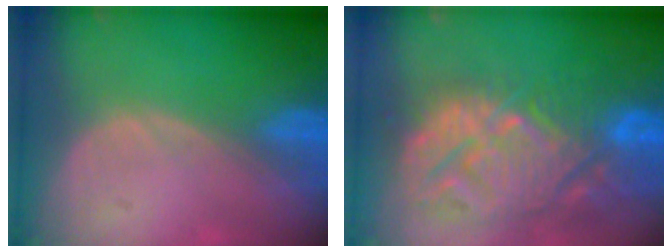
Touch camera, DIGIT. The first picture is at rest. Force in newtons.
{"total": 14.8, "press": 12.7, "slide": 7.6}